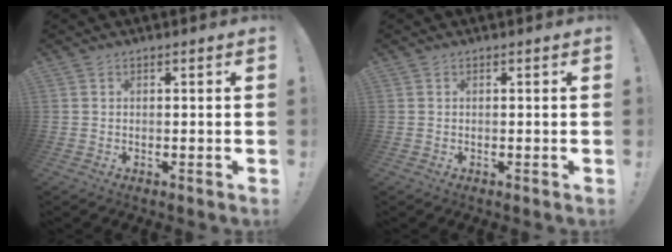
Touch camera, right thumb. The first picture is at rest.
{"total": 0.0}